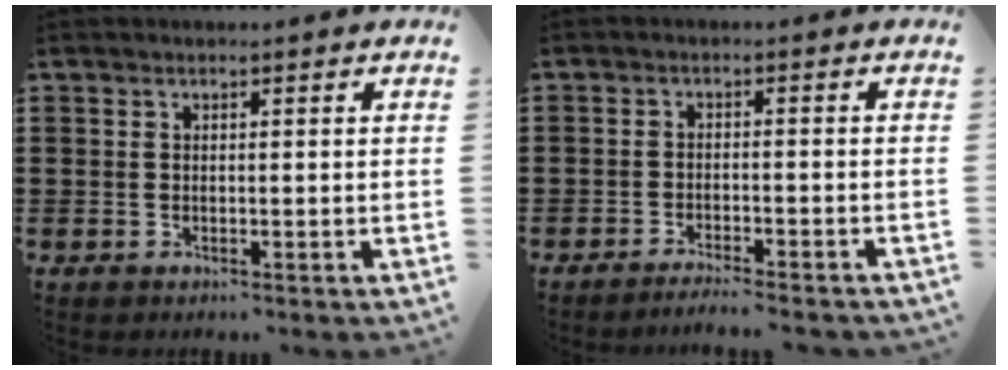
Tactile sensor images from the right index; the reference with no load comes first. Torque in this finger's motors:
{"motor_torque": [1.25, 0.89, -0.15, -0.04]}